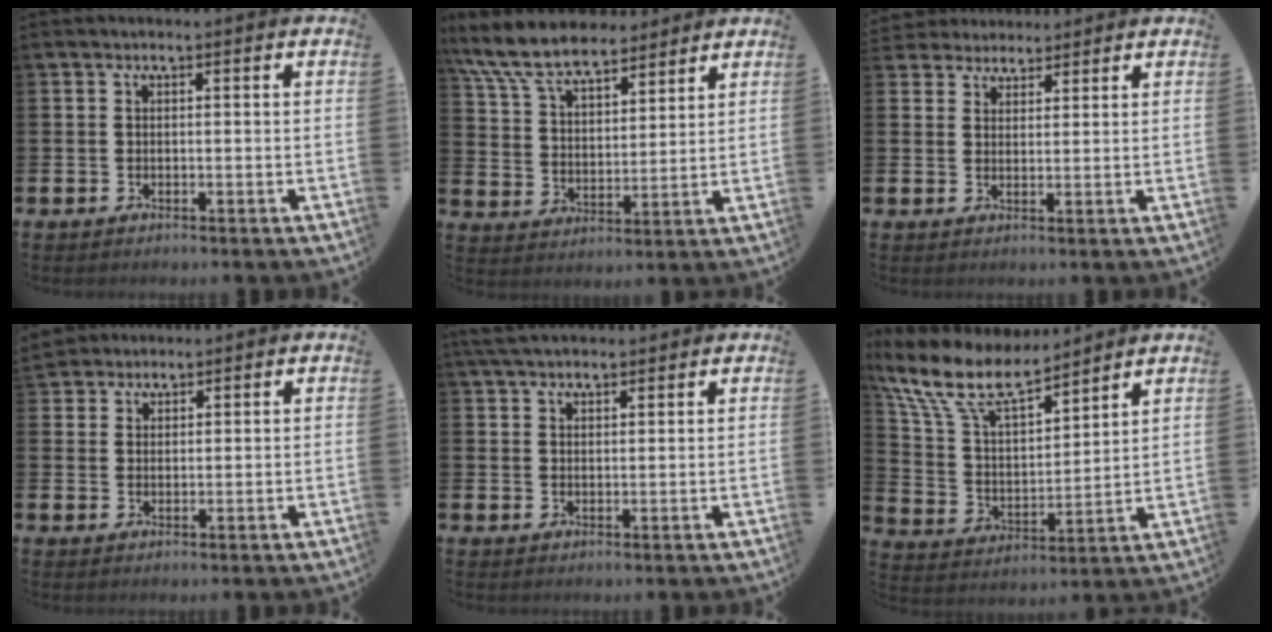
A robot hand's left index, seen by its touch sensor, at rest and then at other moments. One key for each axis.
{"total": 9.1, "fx": 8.2, "fy": 2.8, "fz": 3.0, "tx": -0.094, "ty": -0.035, "tz": 0.150}
{"total": 3.4, "fx": 3.1, "fy": 1.2, "fz": -0.5, "tx": -0.002, "ty": -0.011, "tz": 0.056}
{"total": 3.1, "fx": 3.0, "fy": 0.8, "fz": -0.4, "tx": 0.001, "ty": -0.008, "tz": 0.057}
{"total": 4.2, "fx": 3.9, "fy": 1.0, "fz": 1.2, "tx": -0.026, "ty": -0.011, "tz": 0.072}
{"total": 10.6, "fx": 8.8, "fy": 3.3, "fz": 4.9, "tx": -0.134, "ty": -0.048, "tz": 0.156}